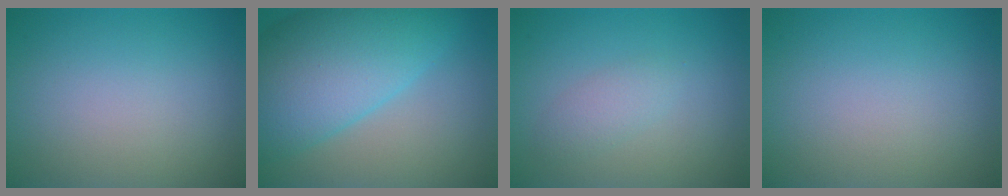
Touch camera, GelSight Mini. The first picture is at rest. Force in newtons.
{"total": 10.9, "press": 10.9, "slide": 0.3}
{"total": 1.7, "press": 1.6, "slide": 0.1}
{"total": 0.0}